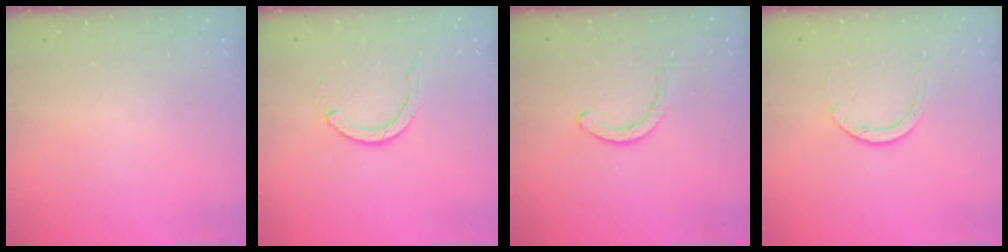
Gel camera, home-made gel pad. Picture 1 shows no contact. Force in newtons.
{"total": 2.0, "press": 2.0, "slide": 0.3}
{"total": 2.8, "press": 2.8, "slide": 0.2}
{"total": 3.5, "press": 3.5, "slide": 0.2}